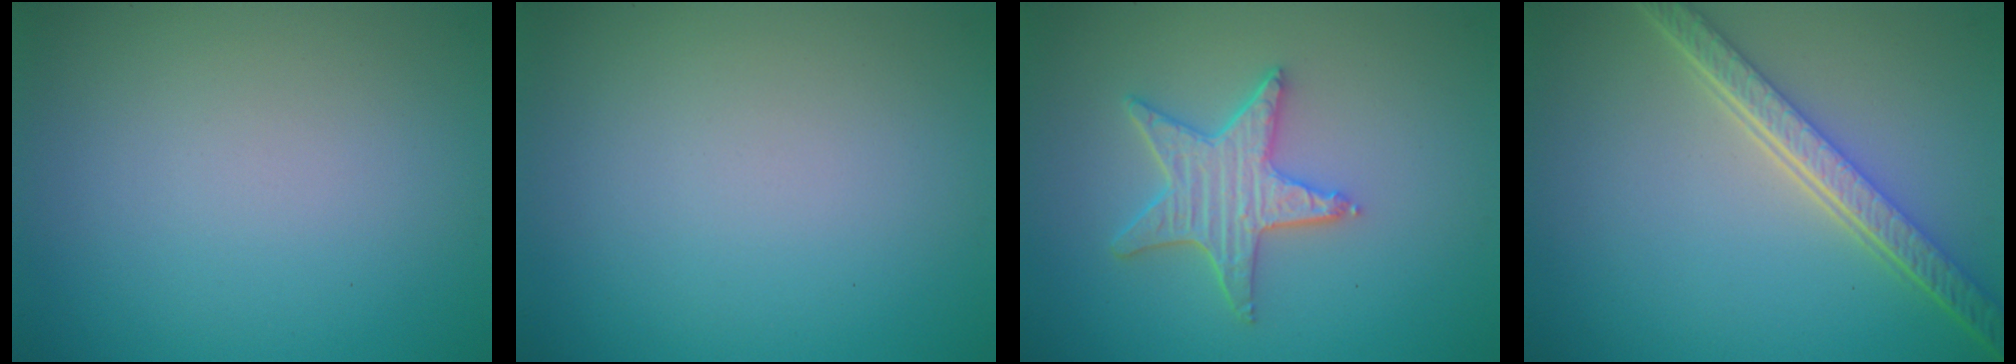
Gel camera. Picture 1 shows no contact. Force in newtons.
{"total": 0.0}
{"total": 4.2, "press": 3.6, "slide": 2.1}
{"total": 5.4, "press": 4.0, "slide": 3.6}